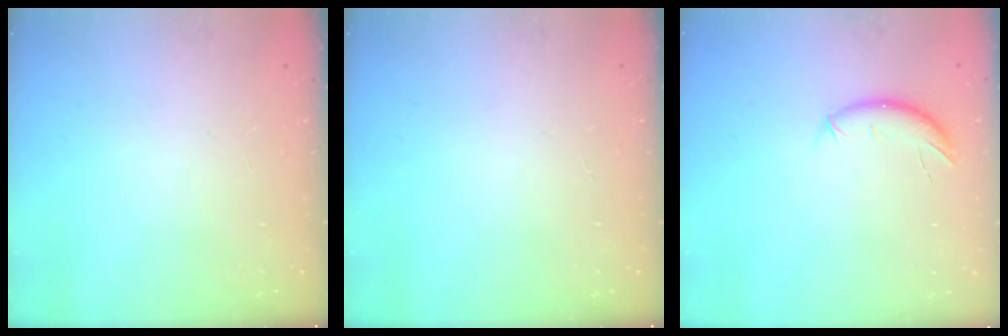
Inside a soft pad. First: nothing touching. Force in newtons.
{"total": 0.0}
{"total": 6.6, "press": 6.6, "slide": 0.6}